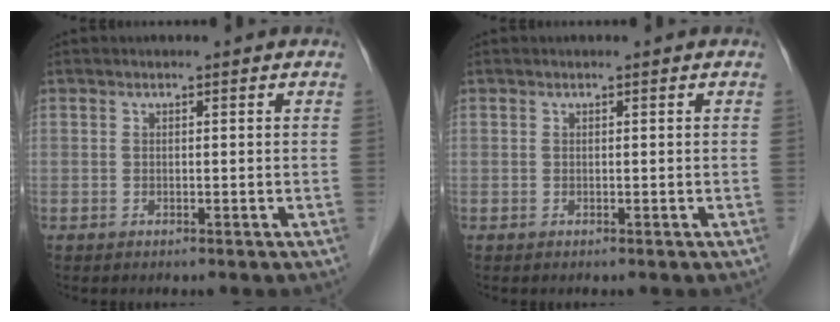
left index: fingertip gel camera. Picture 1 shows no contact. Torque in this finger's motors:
{"motor_torque": [0.01, 0.01, 0.00, 0.00]}